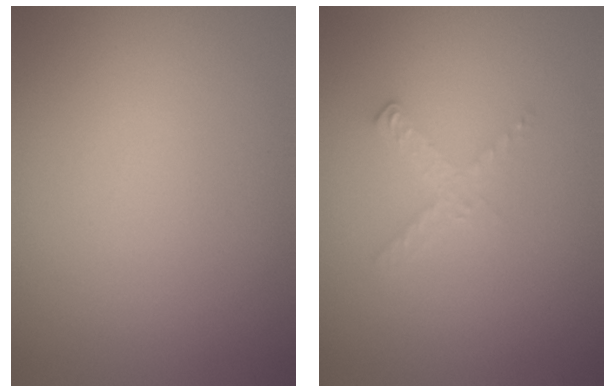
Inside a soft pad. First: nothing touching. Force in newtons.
{"total": 1.4, "press": 1.4, "slide": 0.1}